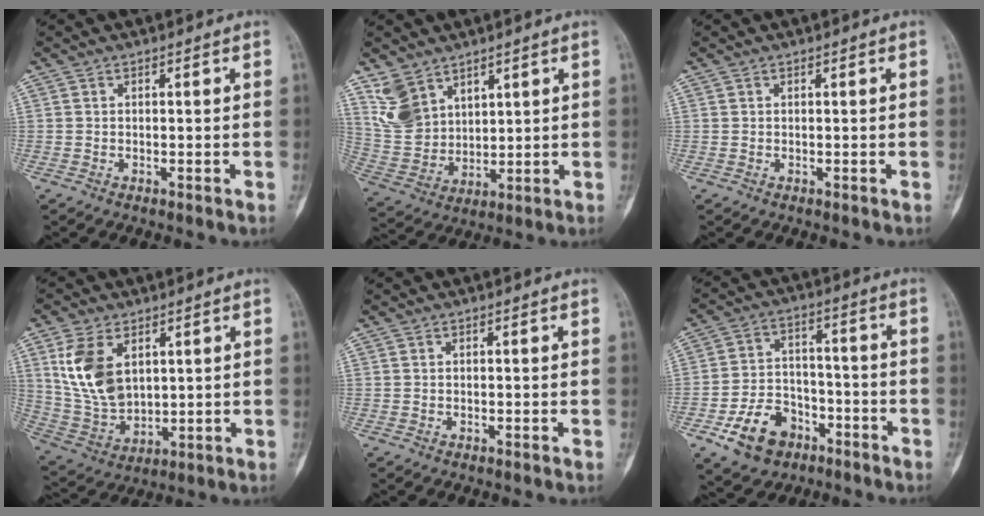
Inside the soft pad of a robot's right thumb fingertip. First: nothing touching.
{"total": 9.5, "force": [6.2, 6.1, 3.7], "torque": [-0.064, -0.025, 0.142]}
{"total": 0.0}
{"total": 12.9, "force": [4.4, 8.0, 9.2], "torque": [-0.172, -0.016, 0.103]}
{"total": 0.0}
{"total": 11.6, "force": [-6.1, 8.1, 5.7], "torque": [-0.077, 0.044, -0.098]}